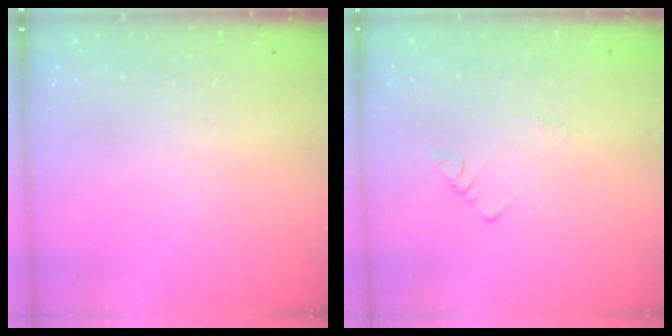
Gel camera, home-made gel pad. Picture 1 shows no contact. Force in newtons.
{"total": 1.1, "press": 1.1, "slide": 0.3}